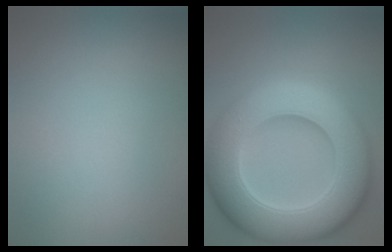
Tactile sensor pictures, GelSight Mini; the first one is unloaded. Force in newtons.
{"total": 13.2, "press": 13.1, "slide": 2.1}